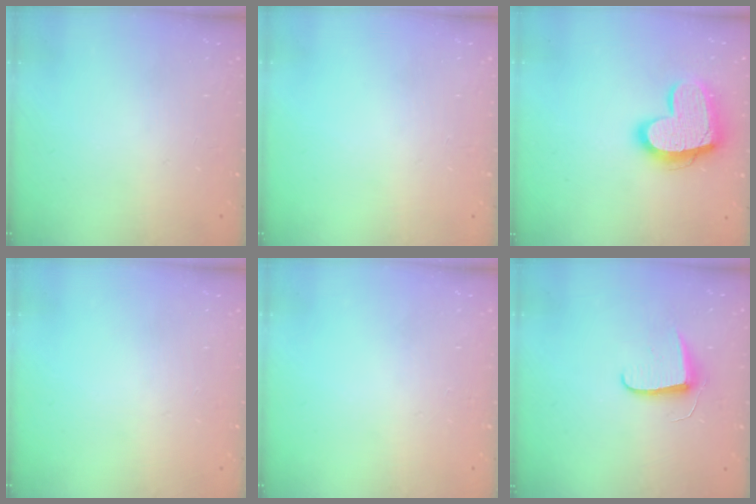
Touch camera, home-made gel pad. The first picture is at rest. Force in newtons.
{"total": 0.0}
{"total": 17.0, "press": 16.9, "slide": 1.4}
{"total": 0.0}
{"total": 0.0}
{"total": 7.1, "press": 7.1, "slide": 0.7}